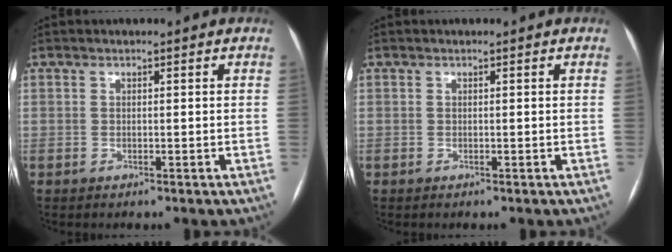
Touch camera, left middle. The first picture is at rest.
{"total": 0.0}